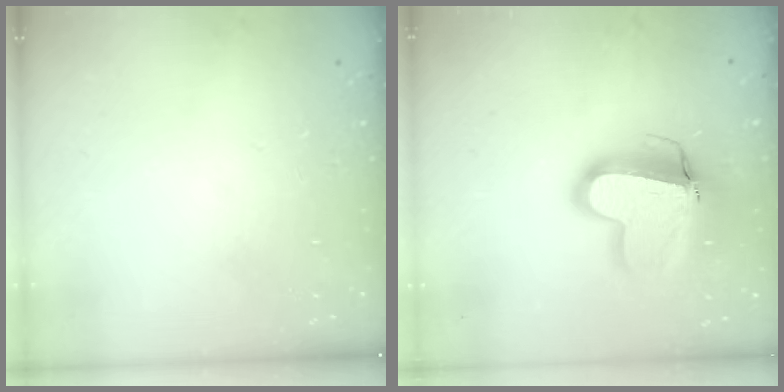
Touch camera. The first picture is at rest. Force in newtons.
{"total": 15.5, "press": 15.3, "slide": 2.2}